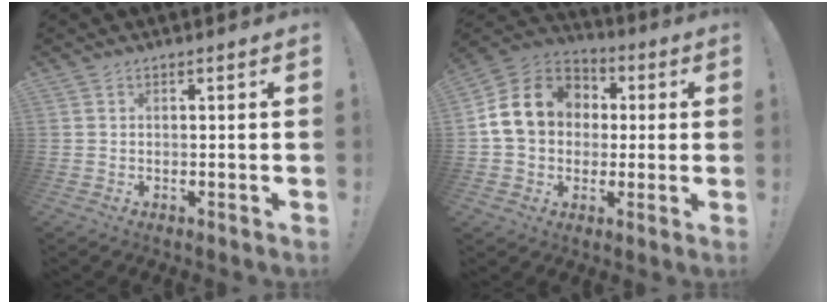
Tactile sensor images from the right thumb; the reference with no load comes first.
{"total": 16.4, "force": [2.8, 13.3, 9.1], "torque": [-0.145, 0.007, 0.057]}